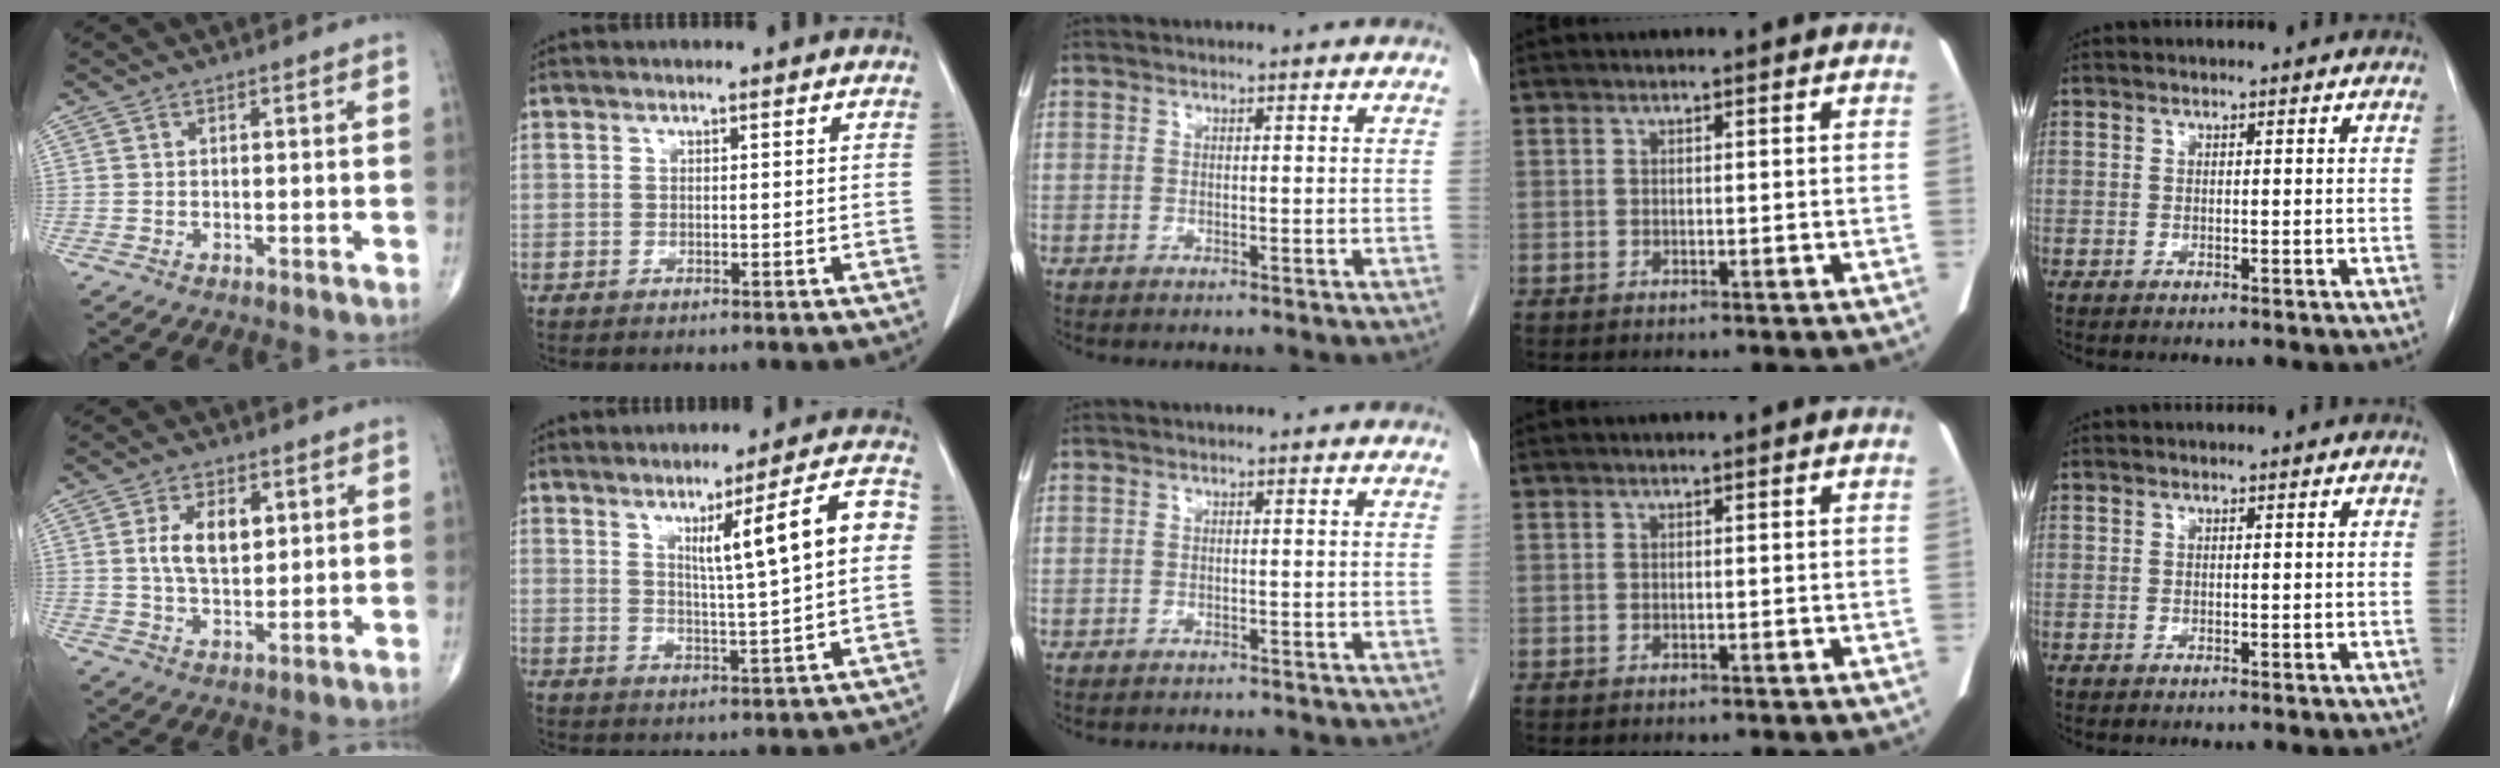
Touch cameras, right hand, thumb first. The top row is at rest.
{"thumb": {"total": 7.9, "force": [2.0, 4.4, 6.3], "torque": [-0.097, -0.009, 0.038]}, "index": {"total": 10.8, "force": [2.5, 0.3, 10.5], "torque": [-0.153, 0.011, 0.039]}, "middle": {"total": 5.7, "force": [-5.3, 1.3, 1.3], "torque": [-0.015, -0.004, -0.060]}}